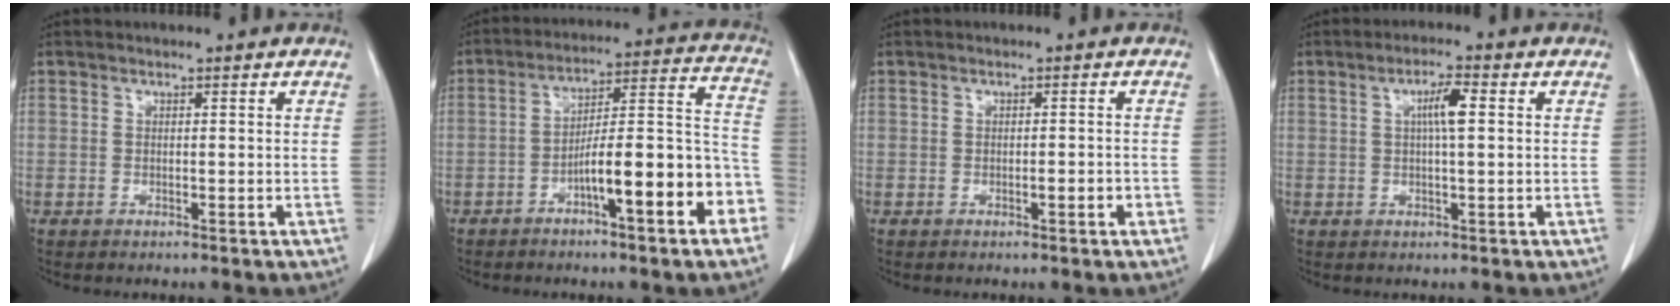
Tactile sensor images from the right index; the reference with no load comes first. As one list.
[{"total": 14.7, "force": [-6.3, 2.4, 13.0], "torque": [-0.176, 0.036, -0.093]}, {"total": 1.5, "force": [-0.6, 0.6, 1.3], "torque": [-0.018, 0.002, -0.007]}, {"total": 4.0, "force": [0.8, 0.3, 3.9], "torque": [-0.071, 0.005, 0.013]}]